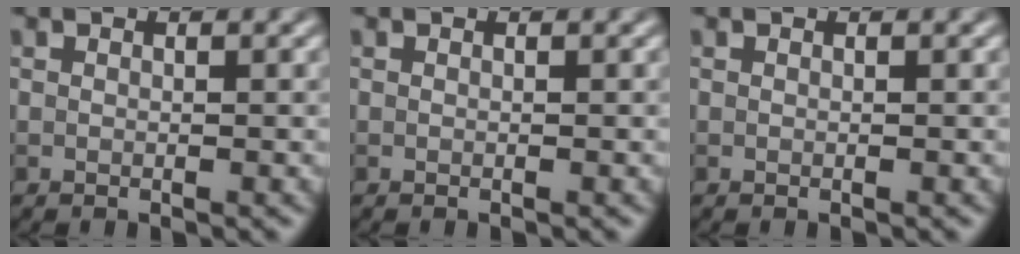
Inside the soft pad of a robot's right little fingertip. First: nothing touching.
{"total": 0.0}
{"total": 0.0}